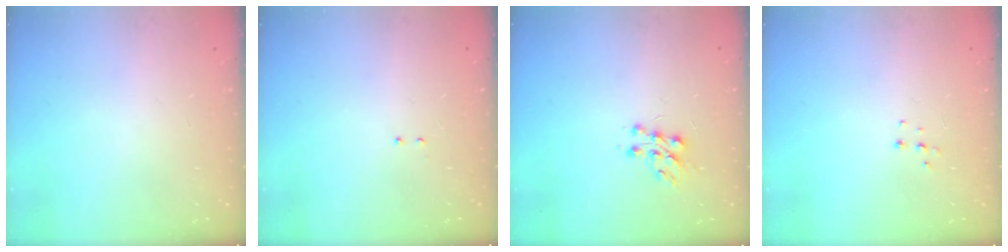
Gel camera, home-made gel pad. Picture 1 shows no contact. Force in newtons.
{"total": 2.1, "press": 2.0, "slide": 0.6}
{"total": 7.9, "press": 7.8, "slide": 0.6}
{"total": 3.8, "press": 3.8, "slide": 0.3}